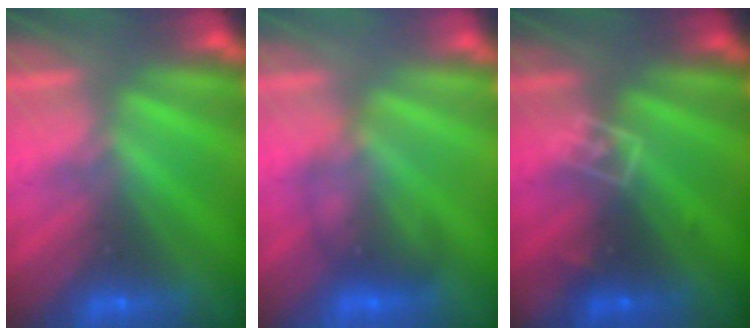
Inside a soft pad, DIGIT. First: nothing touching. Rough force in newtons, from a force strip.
{"total": 1.7}
{"total": 2.8}